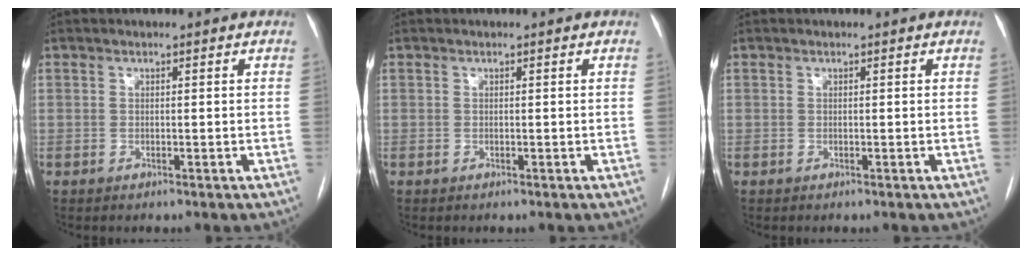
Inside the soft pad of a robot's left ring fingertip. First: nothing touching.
{"total": 0.0}
{"total": 0.0}